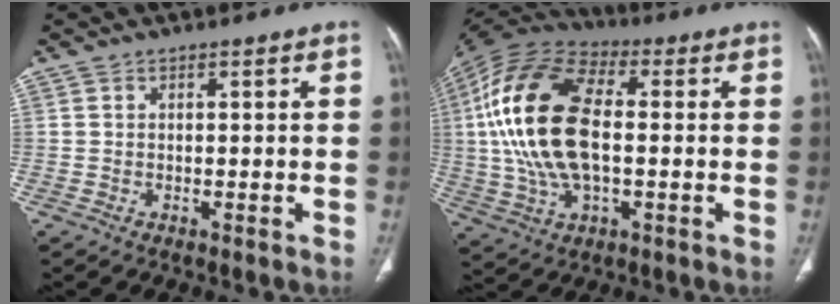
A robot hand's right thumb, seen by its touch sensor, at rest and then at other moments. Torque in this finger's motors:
{"motor_torque": [-0.03, 4.97, 2.77, 0.00, 0.34]}